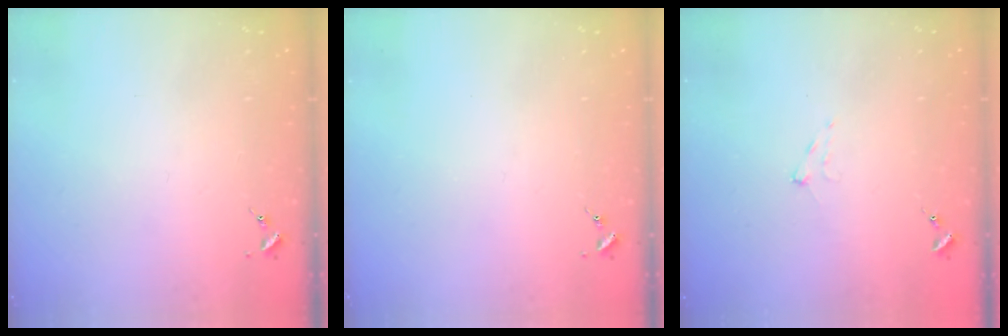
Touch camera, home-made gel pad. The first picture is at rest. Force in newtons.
{"total": 0.0}
{"total": 6.0, "press": 6.0, "slide": 0.6}